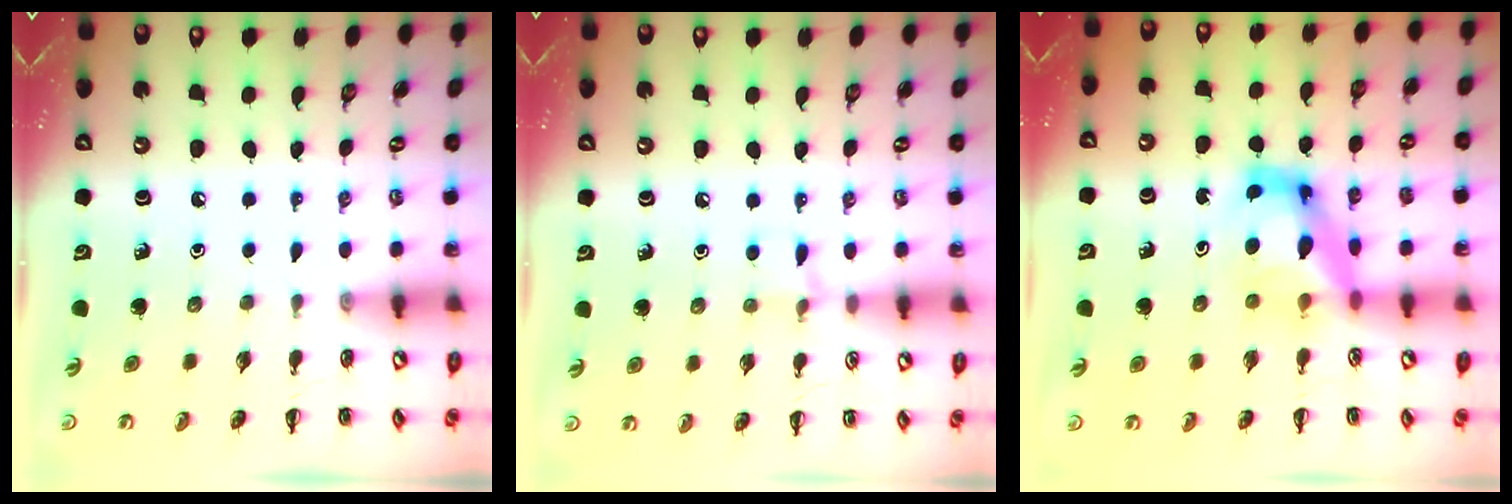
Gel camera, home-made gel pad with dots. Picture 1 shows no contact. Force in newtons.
{"total": 5.4, "press": 5.1, "slide": 1.8}
{"total": 7.1, "press": 7.0, "slide": 1.2}